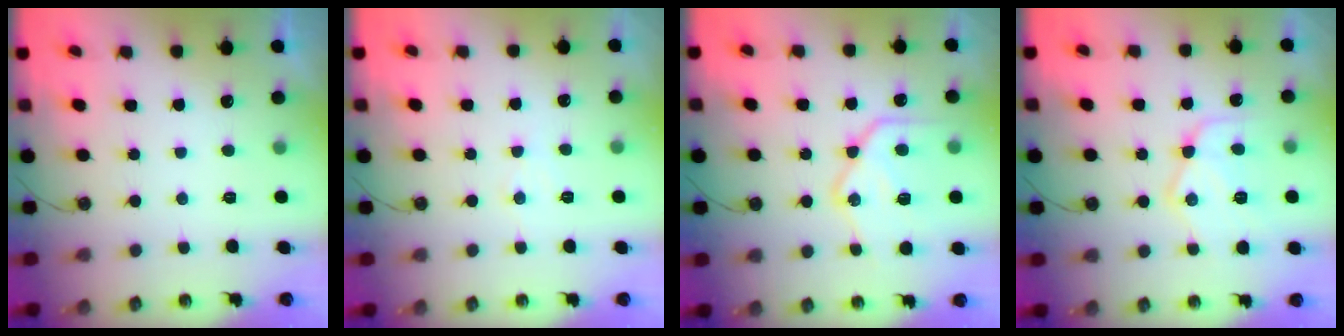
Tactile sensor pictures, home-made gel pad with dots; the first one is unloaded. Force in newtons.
{"total": 5.8, "press": 5.8, "slide": 0.6}
{"total": 19.4, "press": 19.4, "slide": 1.9}
{"total": 15.1, "press": 15.0, "slide": 1.3}